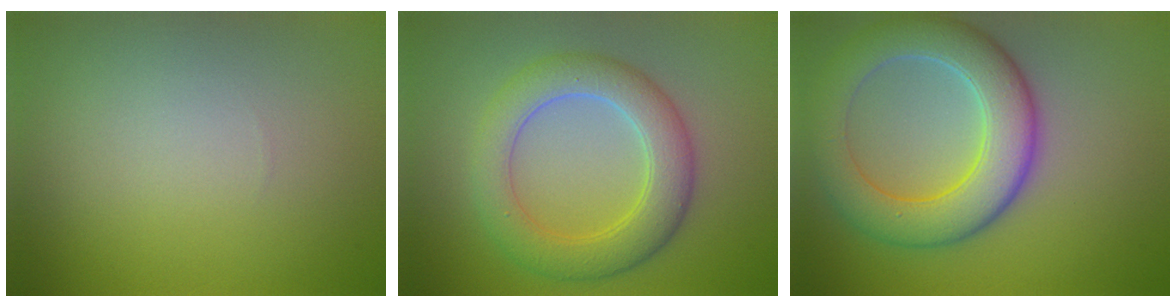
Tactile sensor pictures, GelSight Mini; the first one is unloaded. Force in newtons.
{"total": 5.6, "press": 5.6, "slide": 0.5}
{"total": 7.6, "press": 7.6, "slide": 0.6}